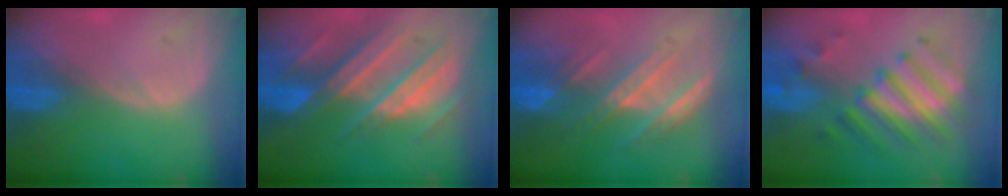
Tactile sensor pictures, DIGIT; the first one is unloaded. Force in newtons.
{"total": 10.5, "press": 9.4, "slide": 4.8}
{"total": 7.2, "press": 6.7, "slide": 2.6}
{"total": 8.1, "press": 7.9, "slide": 1.8}